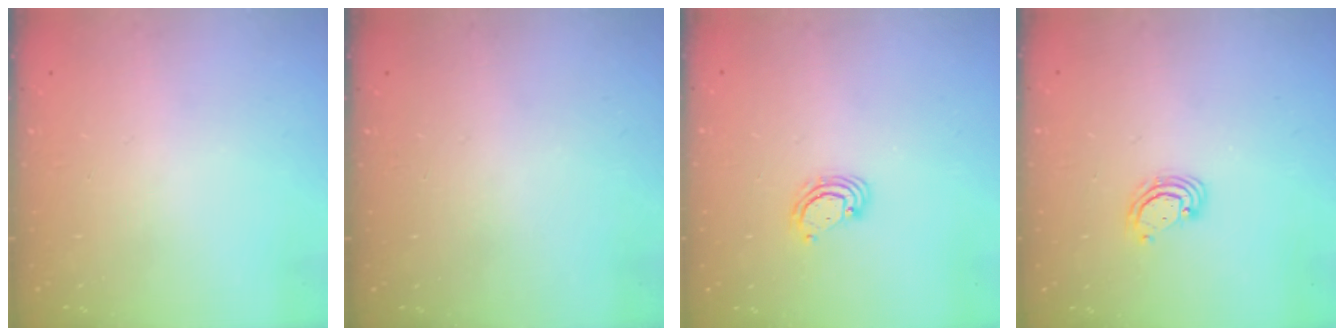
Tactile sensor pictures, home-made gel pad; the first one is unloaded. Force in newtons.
{"total": 0.0}
{"total": 2.8, "press": 2.8, "slide": 0.3}
{"total": 3.0, "press": 2.9, "slide": 0.3}